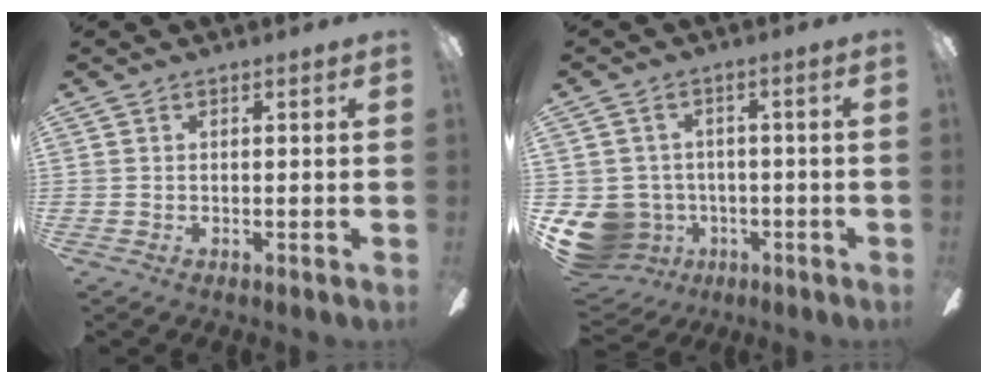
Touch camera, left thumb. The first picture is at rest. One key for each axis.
{"total": 9.2, "fx": -3.1, "fy": 8.2, "fz": 2.9, "tx": -0.109, "ty": 0.014, "tz": -0.051}